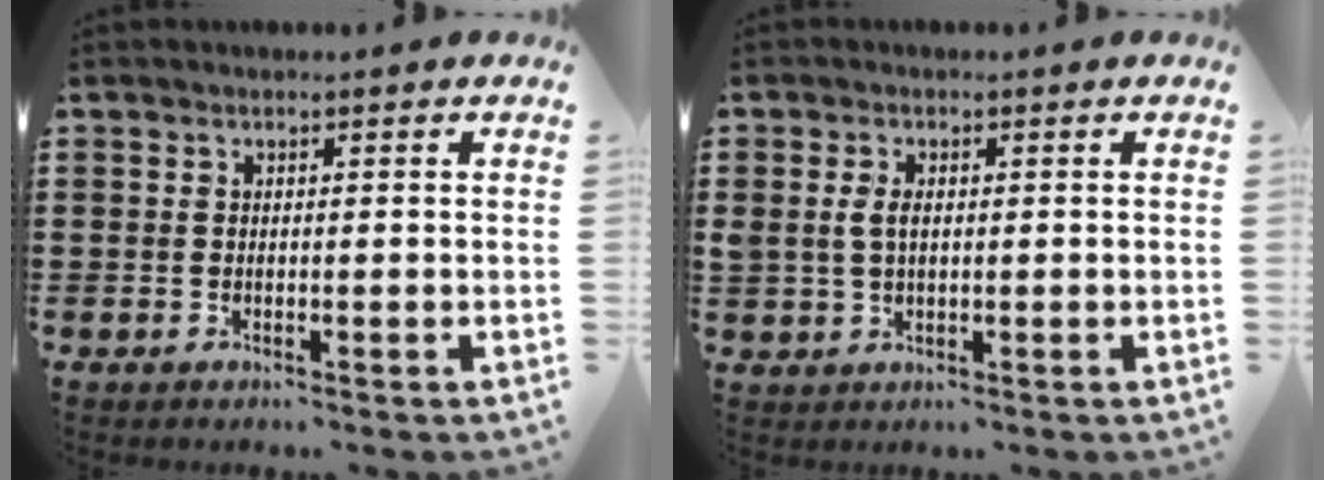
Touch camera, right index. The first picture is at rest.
{"total": 2.8, "force": [0.4, 1.6, 2.2], "torque": [-0.054, 0.005, 0.003]}